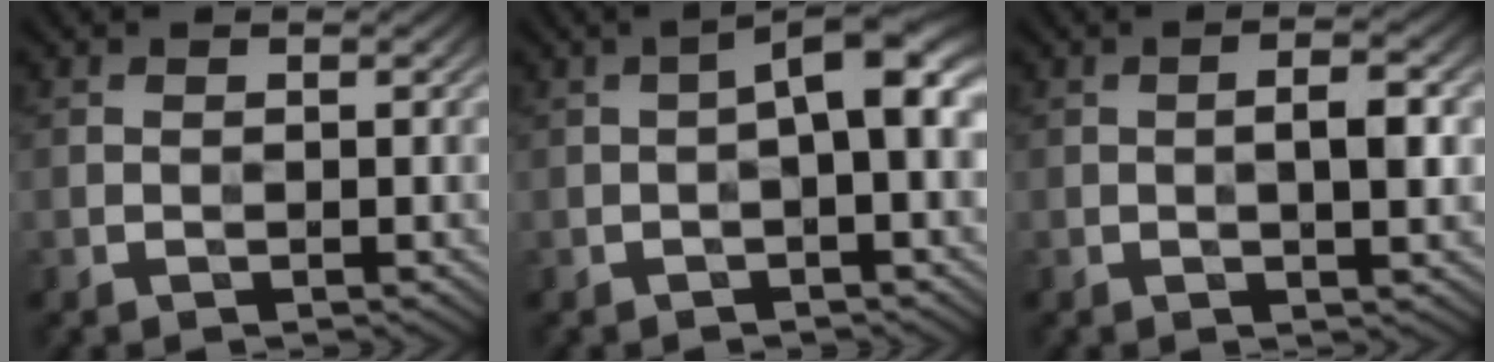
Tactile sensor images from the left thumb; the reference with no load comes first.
{"total": 5.4, "force": [0.1, 1.3, 5.3], "torque": [-0.084, 0.019, -0.002]}
{"total": 3.9, "force": [0.0, 1.1, 3.7], "torque": [-0.063, 0.007, -0.002]}